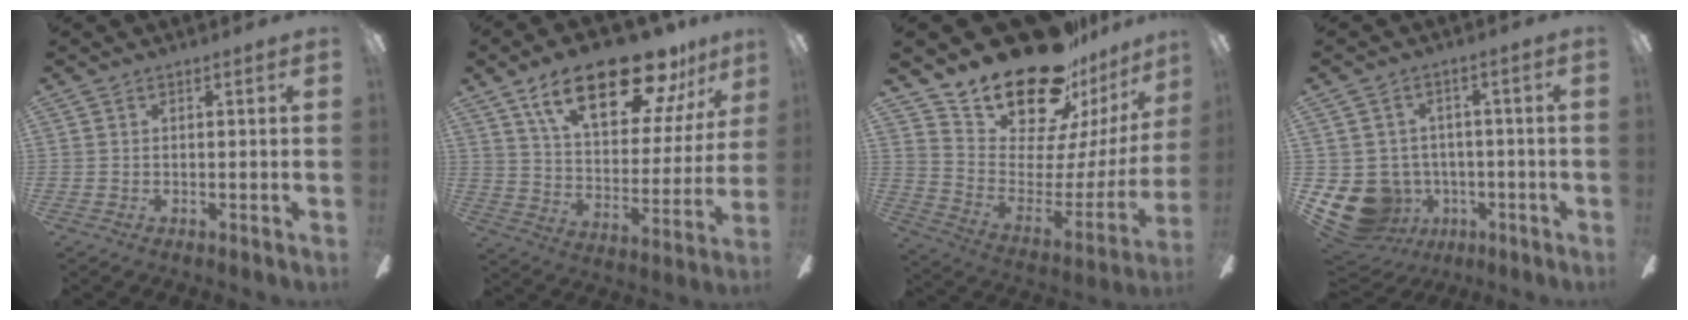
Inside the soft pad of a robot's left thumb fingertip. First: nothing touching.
{"total": 23.9, "force": [15.9, 9.5, 15.2], "torque": [-0.240, -0.085, 0.267]}
{"total": 23.4, "force": [19.6, 8.8, 9.1], "torque": [-0.155, -0.152, 0.357]}
{"total": 12.2, "force": [-4.3, 10.2, 5.3], "torque": [-0.137, 0.024, -0.069]}